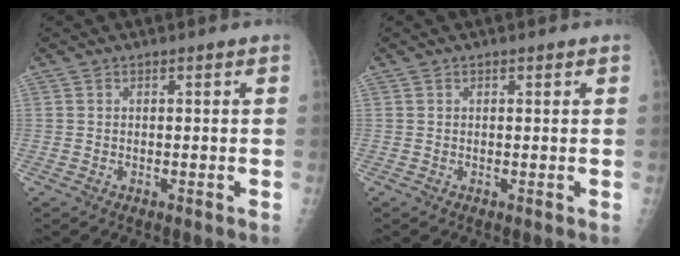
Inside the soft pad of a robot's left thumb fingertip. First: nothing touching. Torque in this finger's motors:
{"motor_torque": [0.19, -0.03, -0.23, -0.18, -0.02]}